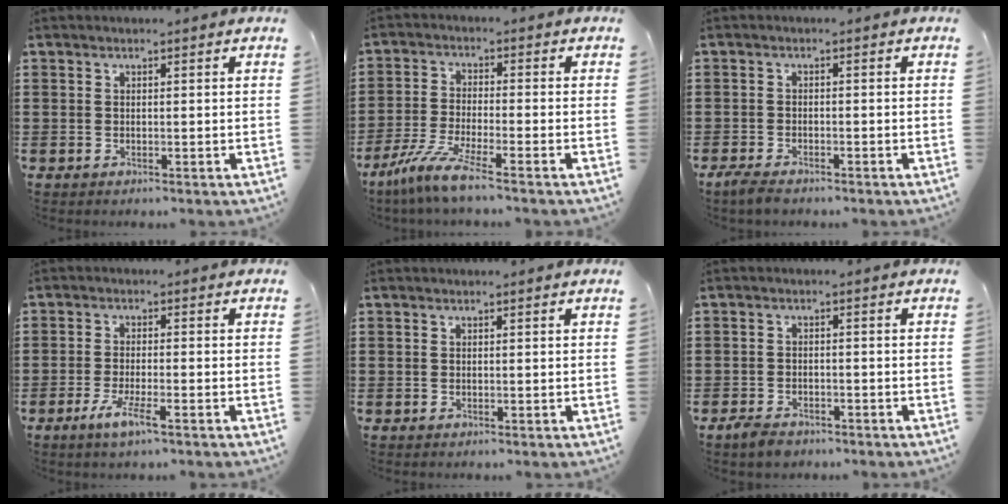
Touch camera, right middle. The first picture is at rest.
{"total": 6.8, "force": [-5.4, -0.1, 4.1], "torque": [-0.100, -0.019, -0.110]}
{"total": 1.9, "force": [-1.6, 0.4, 0.9], "torque": [-0.033, -0.005, -0.034]}
{"total": 4.5, "force": [-2.6, 0.6, 3.6], "torque": [-0.070, -0.005, -0.049]}
{"total": 0.0}
{"total": 2.1, "force": [-1.8, 0.8, 0.7], "torque": [-0.025, 0.000, -0.040]}